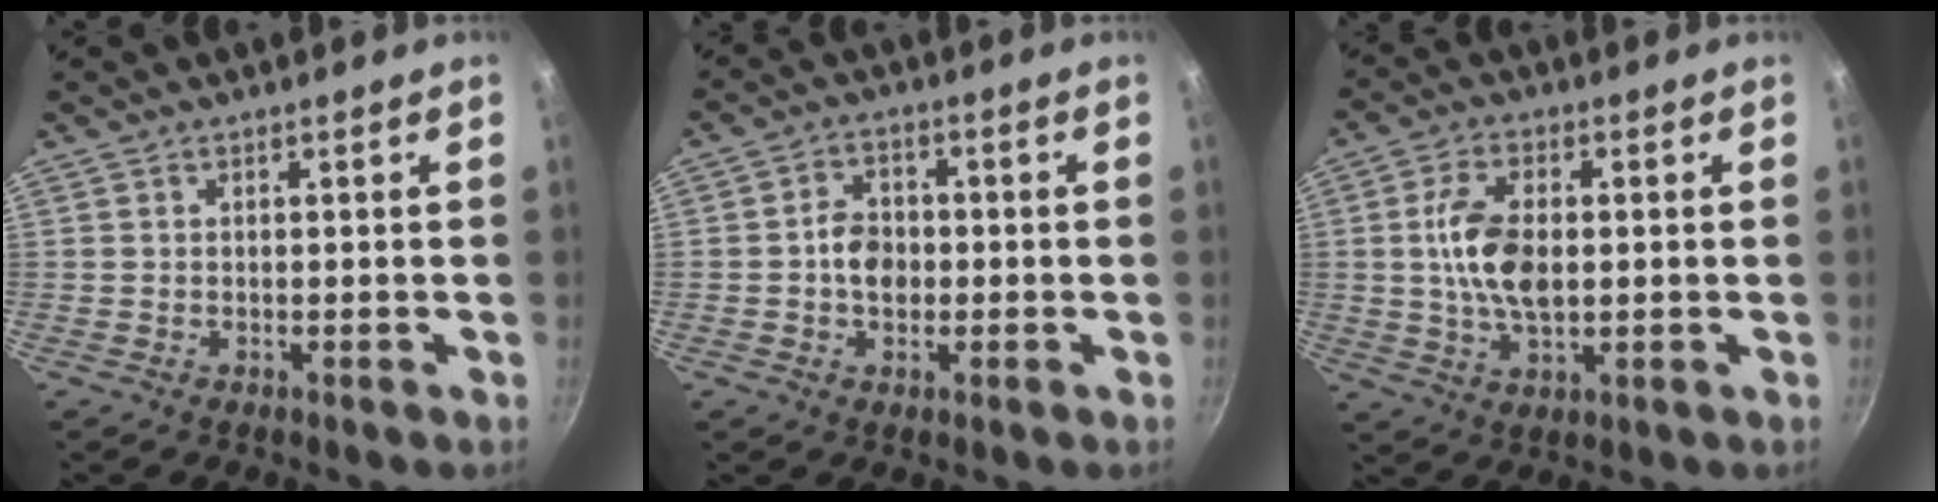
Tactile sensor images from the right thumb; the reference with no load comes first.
{"total": 5.8, "force": [-0.7, 4.4, 3.7], "torque": [-0.043, 0.014, -0.017]}
{"total": 10.3, "force": [0.6, 5.5, 8.8], "torque": [-0.169, 0.000, 0.013]}